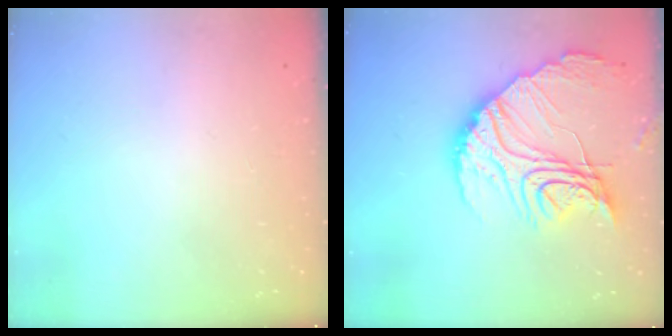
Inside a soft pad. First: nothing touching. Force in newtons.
{"total": 22.9, "press": 22.8, "slide": 2.0}